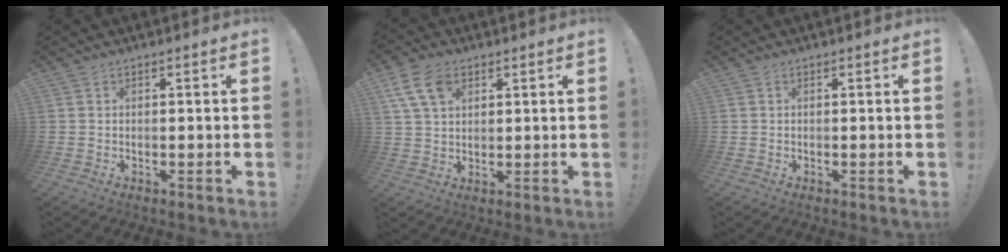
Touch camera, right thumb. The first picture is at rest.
{"total": 9.7, "force": [4.6, 6.2, 5.8], "torque": [-0.110, -0.004, 0.091]}
{"total": 0.0}